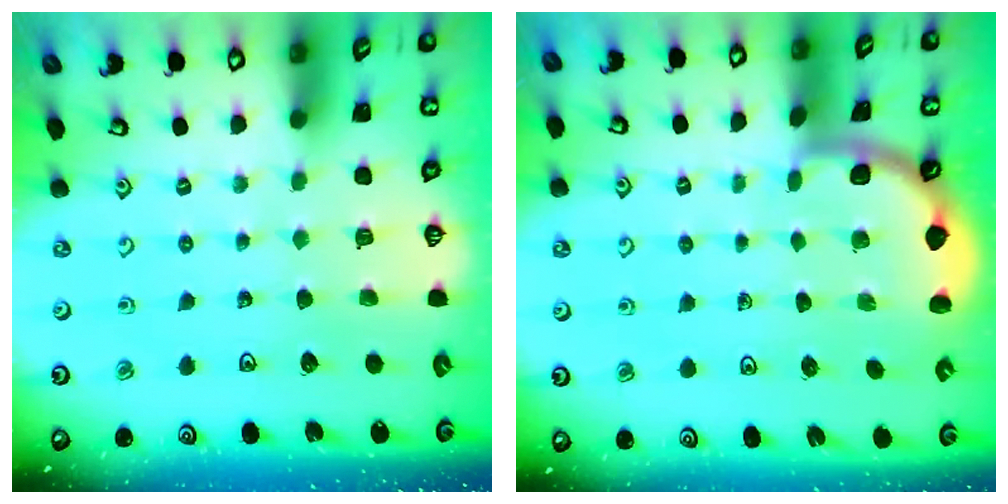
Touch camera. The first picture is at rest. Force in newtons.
{"total": 1.8, "press": 1.8, "slide": 0.0}